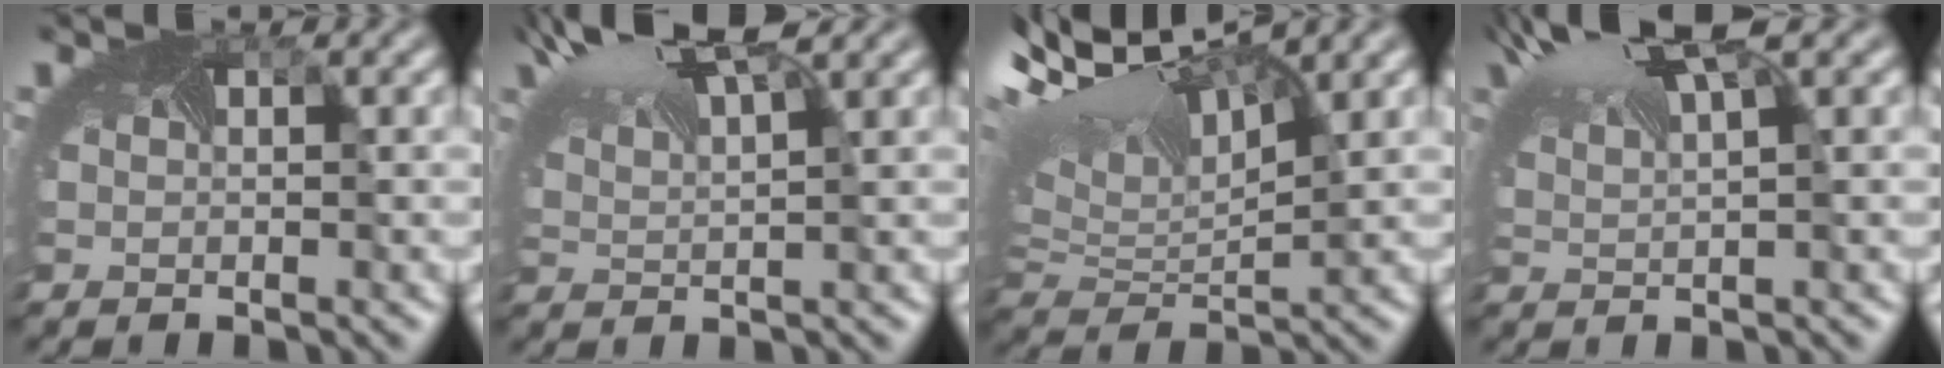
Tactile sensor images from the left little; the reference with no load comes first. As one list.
[{"total": 7.6, "force": [5.5, 2.3, 4.7], "torque": [-0.116, 0.027, 0.078]}, {"total": 12.2, "force": [4.7, 6.2, 9.4], "torque": [-0.206, 0.025, 0.101]}, {"total": 6.6, "force": [4.6, 1.6, 4.4], "torque": [-0.107, 0.016, 0.085]}]